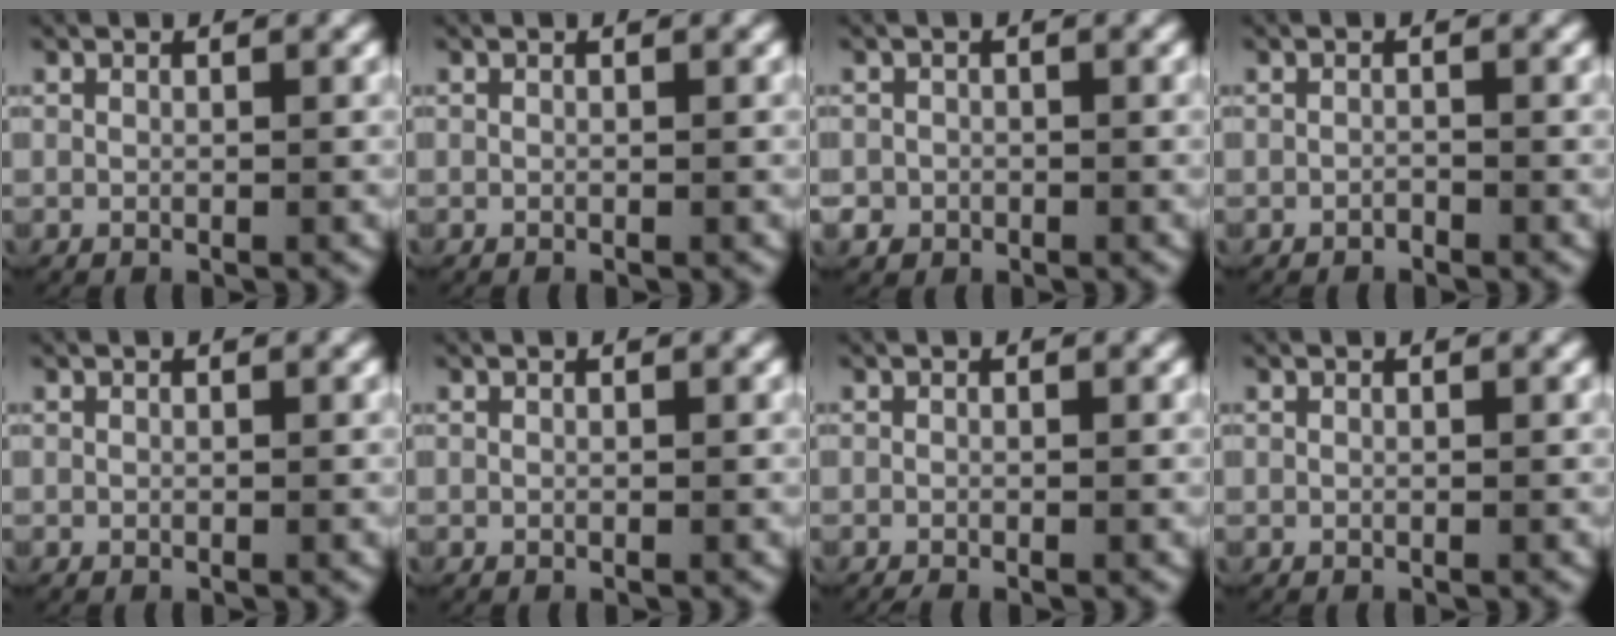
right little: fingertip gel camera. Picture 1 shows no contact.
{"total": 0.0}
{"total": 3.0, "force": [-1.2, 2.7, 0.5], "torque": [-0.020, -0.013, -0.020]}
{"total": 0.7, "force": [-0.7, 0.1, 0.0], "torque": [0.001, -0.001, -0.014]}
{"total": 0.0}
{"total": 0.0}
{"total": 0.6, "force": [-0.6, 0.0, 0.2], "torque": [-0.001, -0.003, -0.011]}
{"total": 0.0}